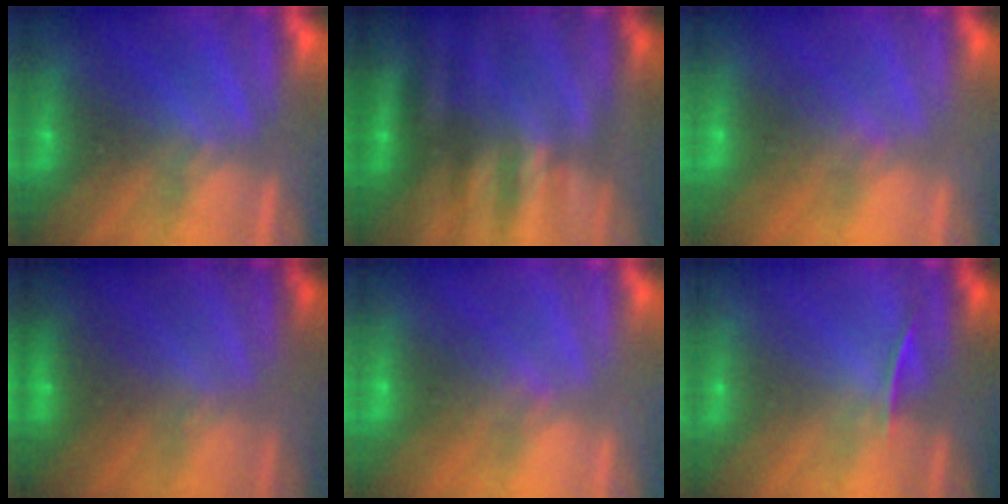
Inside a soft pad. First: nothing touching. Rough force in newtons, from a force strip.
{"total": 2.4}
{"total": 5.0}
{"total": 2.8}
{"total": 5.0}
{"total": 1.3}